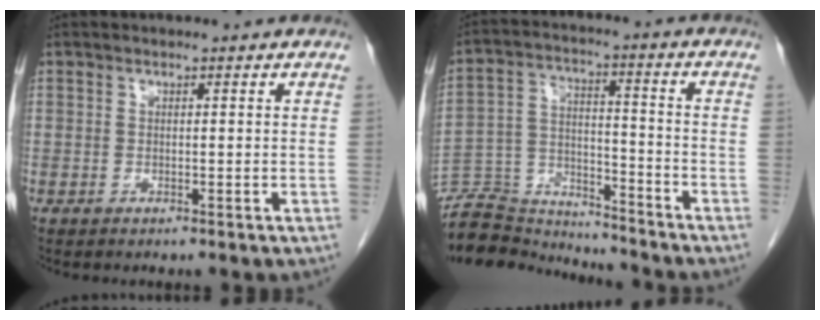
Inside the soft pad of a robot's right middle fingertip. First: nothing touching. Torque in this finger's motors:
{"motor_torque": [0.01, -0.20, 0.12, 0.01]}